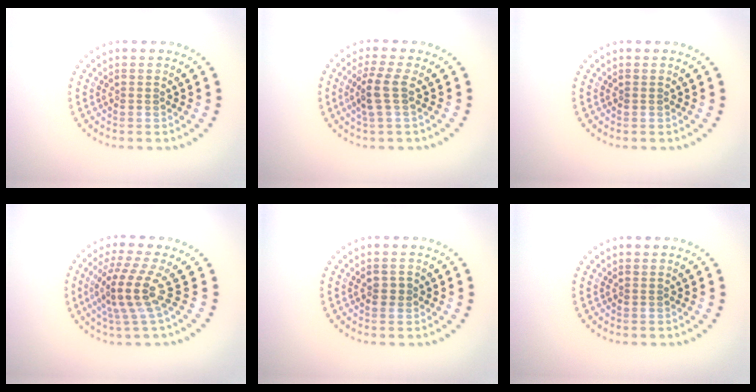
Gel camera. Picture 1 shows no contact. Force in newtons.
{"total": 2.5, "press": 1.9, "slide": 1.6}
{"total": 0.0}
{"total": 4.0, "press": 2.7, "slide": 2.9}
{"total": 1.2, "press": 1.2, "slide": 0.1}
{"total": 0.0}